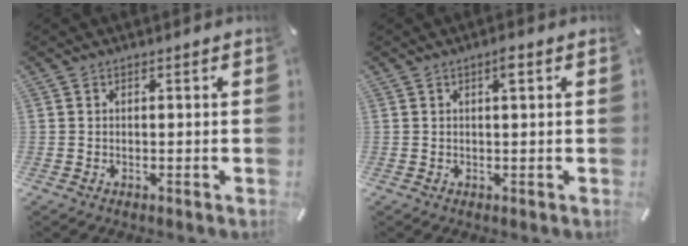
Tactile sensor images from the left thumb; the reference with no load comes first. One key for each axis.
{"total": 2.4, "fx": 0.8, "fy": 0.6, "fz": 2.3, "tx": -0.038, "ty": 0.002, "tz": 0.009}